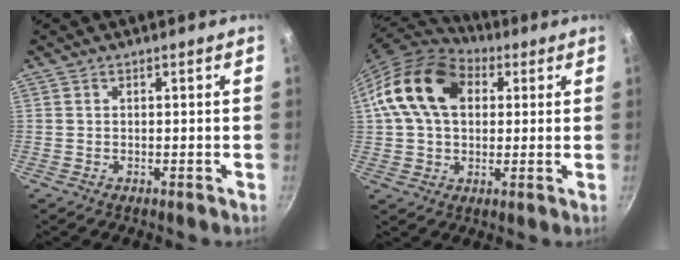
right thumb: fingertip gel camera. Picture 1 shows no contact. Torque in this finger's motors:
{"motor_torque": [0.66, 1.79, 0.64, -0.44, 0.21]}